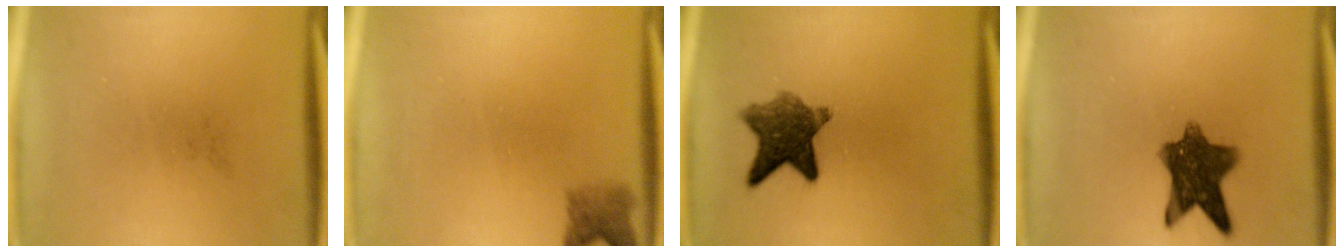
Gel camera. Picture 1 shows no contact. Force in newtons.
{"total": 2.7}
{"total": 8.1}
{"total": 9.7}